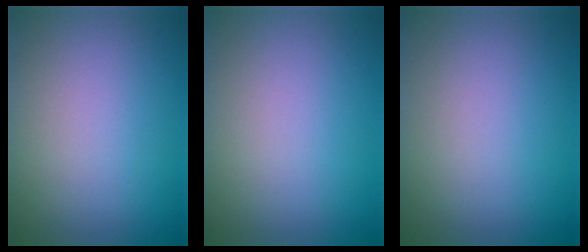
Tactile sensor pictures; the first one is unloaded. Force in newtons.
{"total": 0.0}
{"total": 0.0}